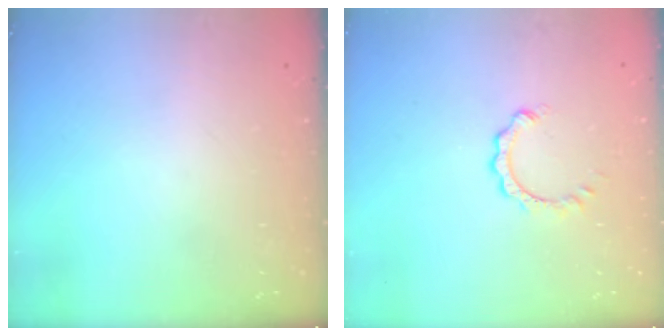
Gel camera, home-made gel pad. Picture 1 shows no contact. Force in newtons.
{"total": 1.9, "press": 1.9, "slide": 0.2}